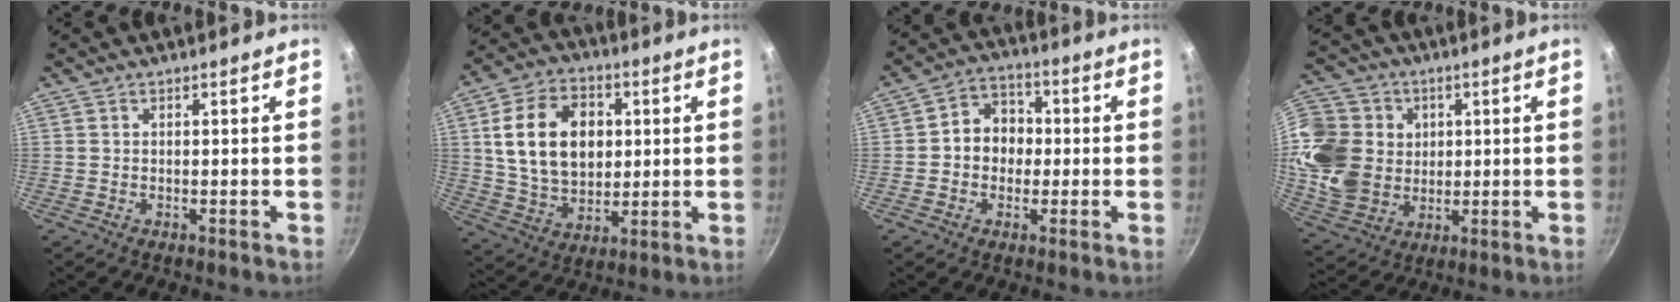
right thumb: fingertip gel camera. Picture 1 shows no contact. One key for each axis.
{"total": 17.6, "fx": 3.1, "fy": 12.6, "fz": 11.9, "tx": -0.186, "ty": 0.001, "tz": 0.056}
{"total": 8.2, "fx": -0.2, "fy": 6.9, "fz": 4.5, "tx": -0.028, "ty": 0.022, "tz": -0.017}
{"total": 19.5, "fx": 3.9, "fy": 16.5, "fz": 9.6, "tx": -0.189, "ty": -0.005, "tz": 0.084}